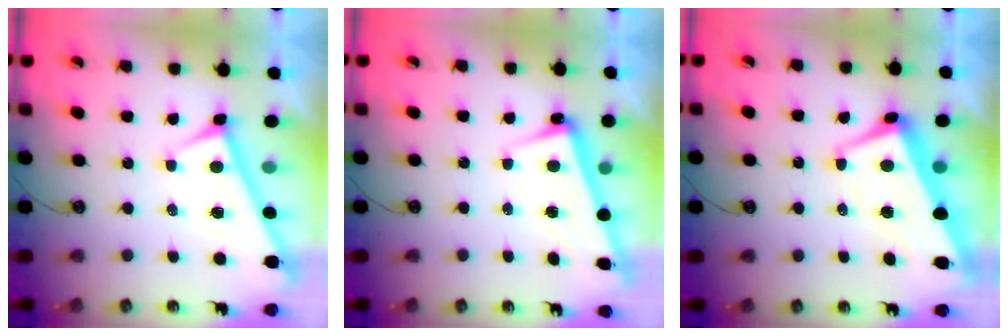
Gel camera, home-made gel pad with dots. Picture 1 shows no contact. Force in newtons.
{"total": 2.6, "press": 2.5, "slide": 0.9}
{"total": 1.7, "press": 1.1, "slide": 1.4}